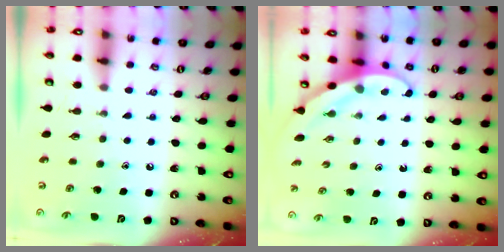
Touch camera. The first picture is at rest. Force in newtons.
{"total": 3.0, "press": 3.0, "slide": 0.1}